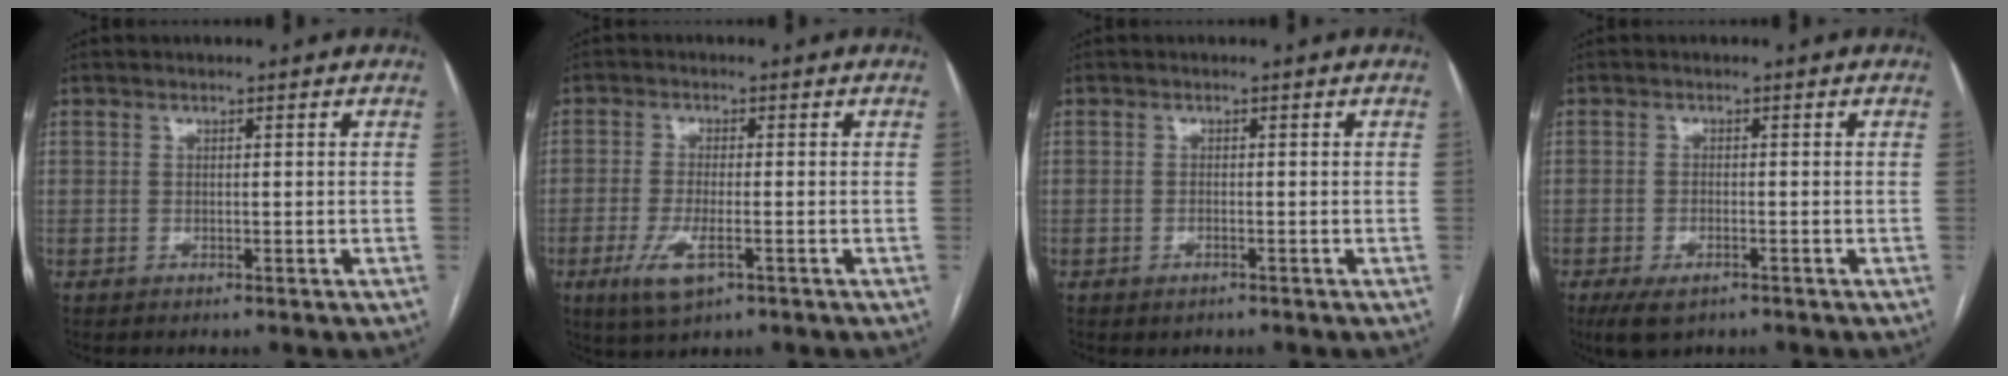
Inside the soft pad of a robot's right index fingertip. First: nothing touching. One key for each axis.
{"total": 5.8, "fx": -2.6, "fy": 1.6, "fz": 4.9, "tx": -0.103, "ty": -0.012, "tz": -0.041}
{"total": 1.0, "fx": -0.6, "fy": 0.5, "fz": 0.7, "tx": -0.013, "ty": -0.001, "tz": -0.004}
{"total": 4.5, "fx": -2.8, "fy": 1.9, "fz": 2.9, "tx": -0.057, "ty": -0.008, "tz": -0.042}